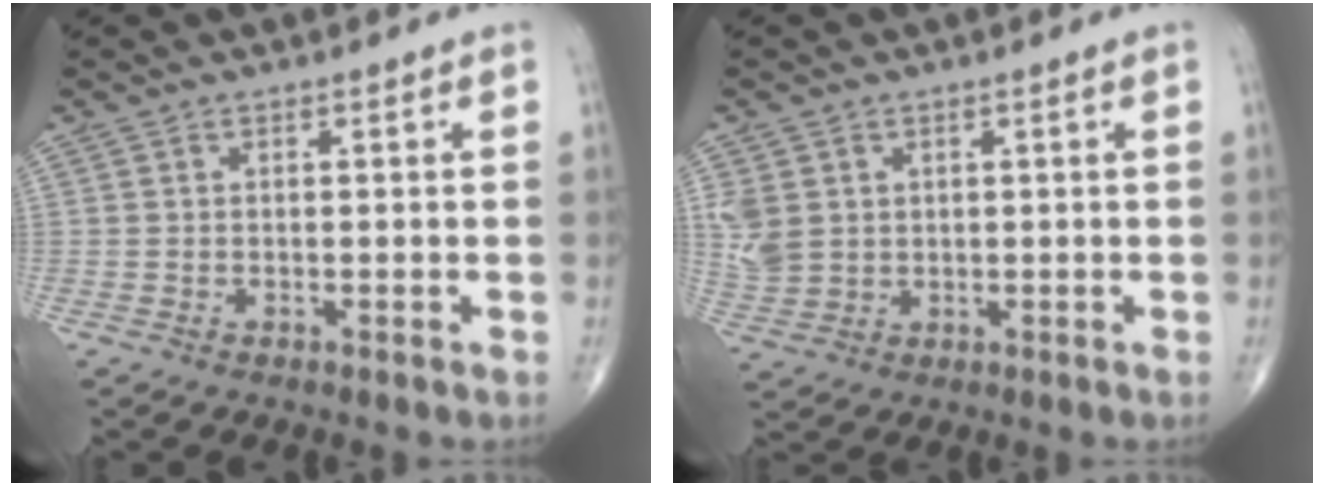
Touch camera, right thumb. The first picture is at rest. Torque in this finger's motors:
{"motor_torque": [-0.51, 0.66, 0.40, 0.40, 0.03]}